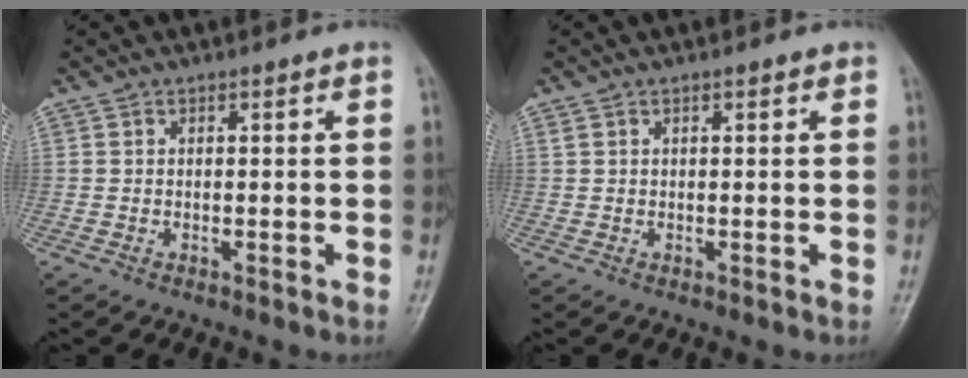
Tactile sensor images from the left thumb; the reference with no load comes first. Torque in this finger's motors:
{"motor_torque": [0.07, -0.04, -0.08, -0.04, 0.00]}